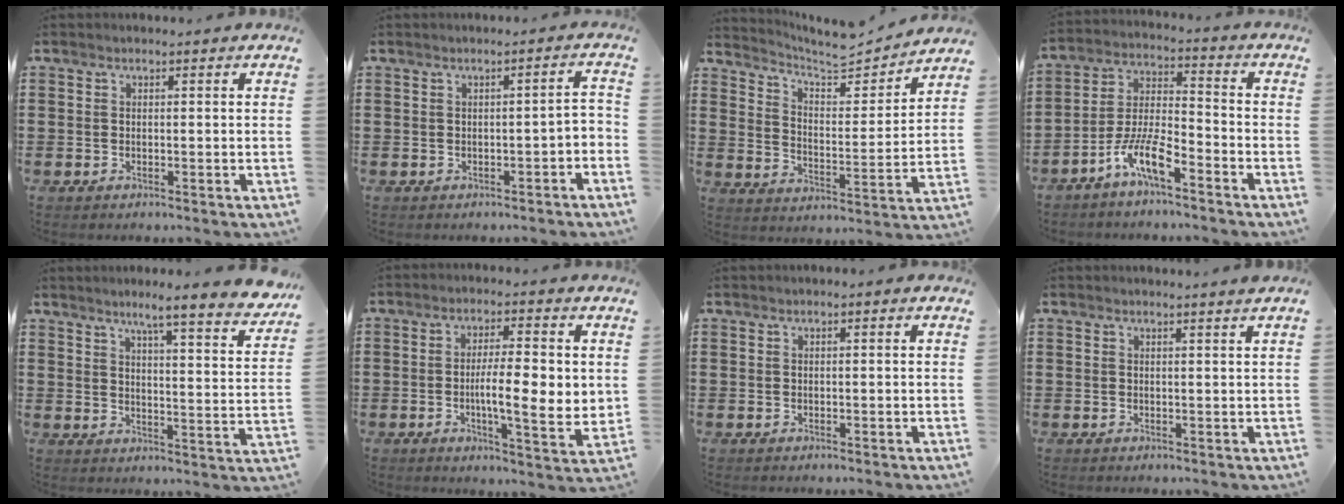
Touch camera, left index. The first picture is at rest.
{"total": 1.8, "force": [-1.0, 0.1, 1.5], "torque": [-0.026, 0.000, -0.022]}
{"total": 6.2, "force": [5.9, 0.7, 1.8], "torque": [-0.055, -0.047, 0.094]}
{"total": 8.8, "force": [-6.5, 1.8, 5.6], "torque": [-0.130, -0.005, -0.129]}
{"total": 6.3, "force": [5.2, -0.5, 3.5], "torque": [-0.065, -0.047, 0.076]}
{"total": 8.4, "force": [0.1, 1.9, 8.2], "torque": [-0.122, -0.010, -0.005]}
{"total": 0.0}
{"total": 1.1, "force": [1.0, -0.3, 0.5], "torque": [-0.009, -0.004, 0.019]}